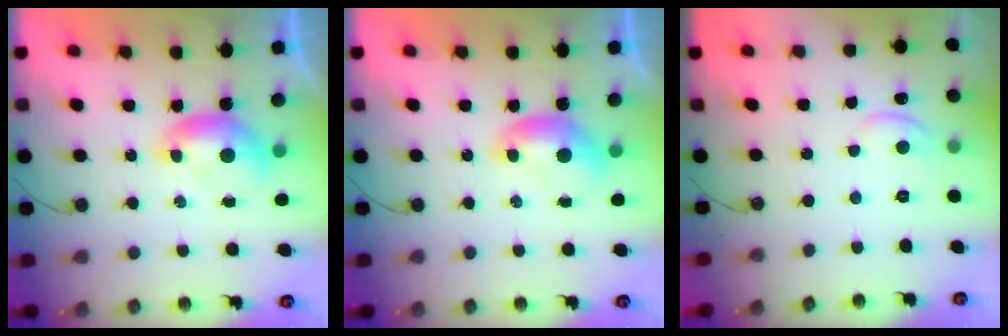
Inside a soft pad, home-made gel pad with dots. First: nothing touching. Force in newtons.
{"total": 0.0}
{"total": 1.2, "press": 1.0, "slide": 0.6}